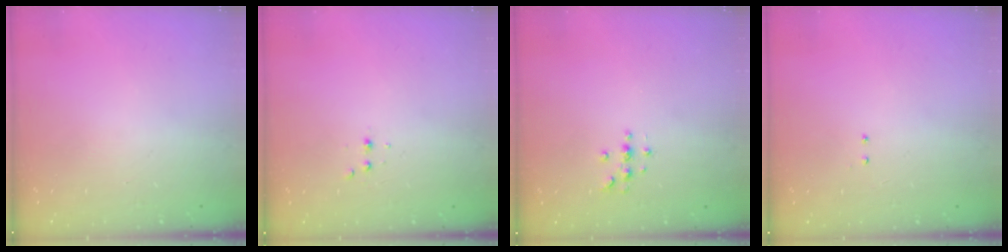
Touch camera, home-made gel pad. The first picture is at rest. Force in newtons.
{"total": 2.5, "press": 2.4, "slide": 0.5}
{"total": 3.0, "press": 3.0, "slide": 0.4}
{"total": 2.0, "press": 2.0, "slide": 0.4}